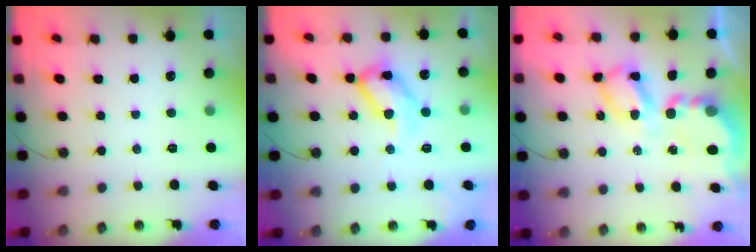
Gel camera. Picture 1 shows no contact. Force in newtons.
{"total": 15.7, "press": 15.7, "slide": 0.7}
{"total": 10.8, "press": 10.7, "slide": 0.8}